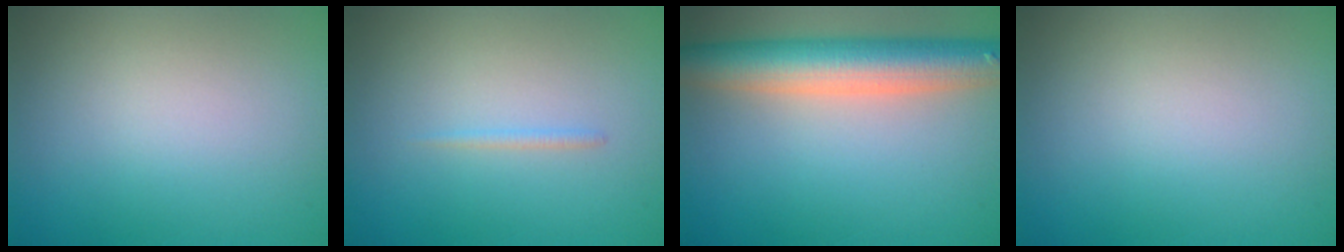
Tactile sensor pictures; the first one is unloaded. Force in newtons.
{"total": 0.6, "press": 0.6, "slide": 0.0}
{"total": 7.9, "press": 7.9, "slide": 0.5}
{"total": 0.0}